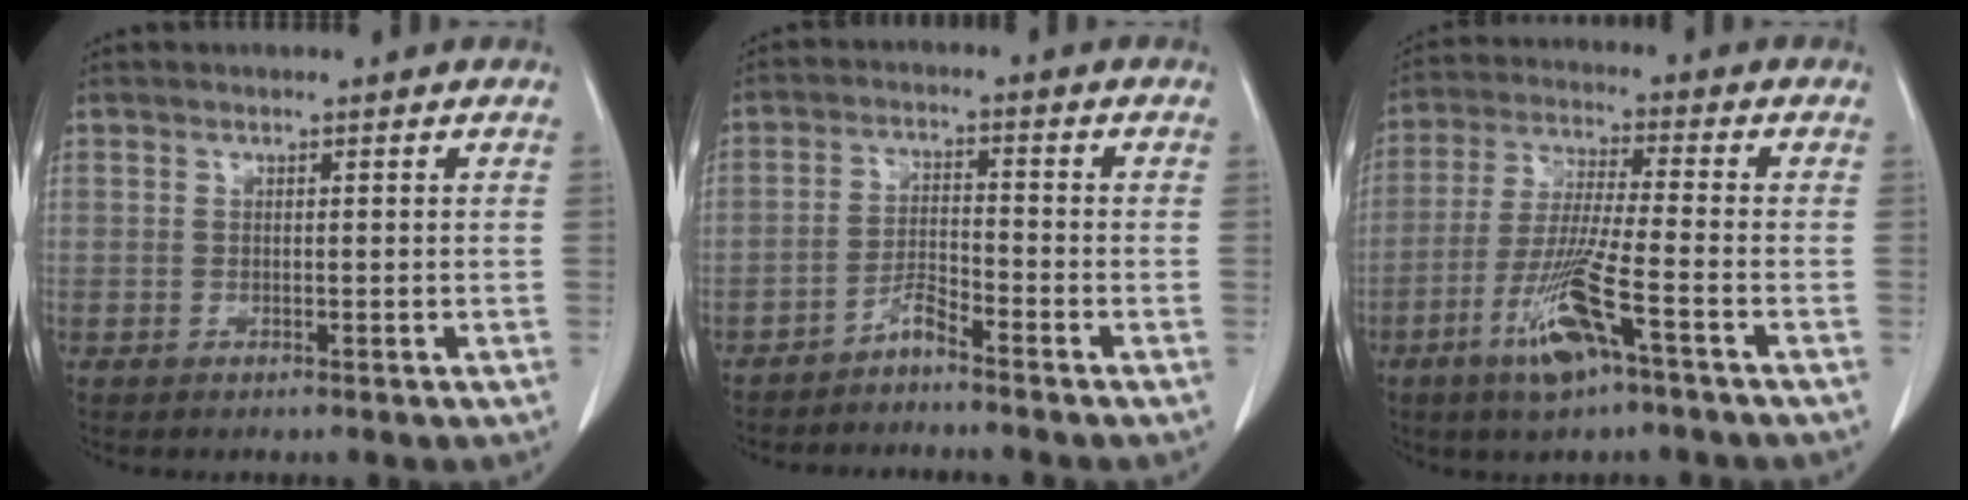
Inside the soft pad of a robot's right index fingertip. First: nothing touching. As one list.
[{"total": 3.0, "force": [-2.7, -0.1, 1.2], "torque": [-0.024, -0.005, -0.053]}, {"total": 9.7, "force": [-5.2, 1.6, 8.1], "torque": [-0.163, -0.010, -0.094]}]